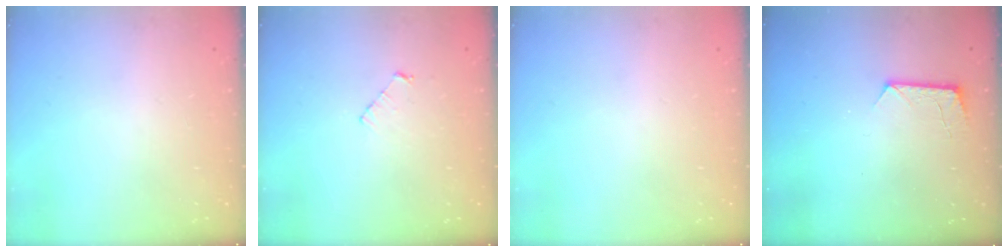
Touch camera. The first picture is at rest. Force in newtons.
{"total": 3.4, "press": 3.3, "slide": 0.3}
{"total": 0.0}
{"total": 7.4, "press": 7.4, "slide": 0.6}